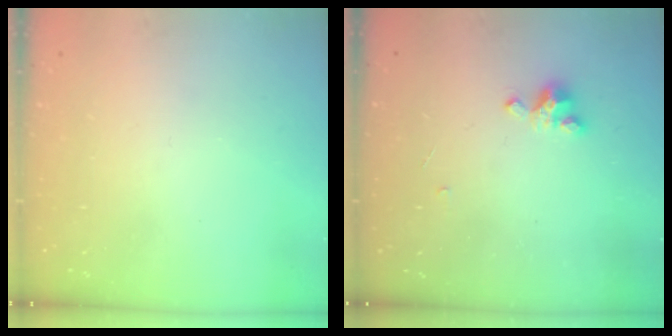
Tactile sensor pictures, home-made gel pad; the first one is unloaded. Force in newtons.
{"total": 2.6, "press": 2.6, "slide": 0.3}